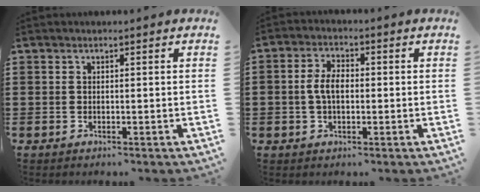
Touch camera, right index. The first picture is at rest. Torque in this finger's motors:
{"motor_torque": [0.31, -0.28, 0.18, 0.10]}